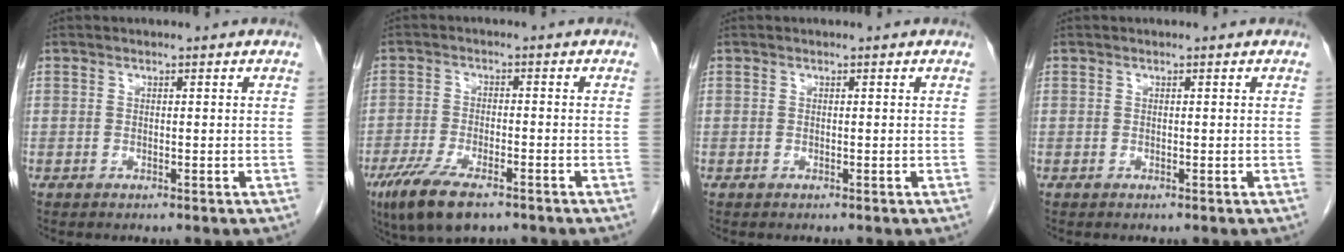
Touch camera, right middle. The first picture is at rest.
{"total": 9.1, "force": [-6.0, 2.8, 6.3], "torque": [-0.118, -0.018, -0.100]}
{"total": 0.0}
{"total": 0.0}